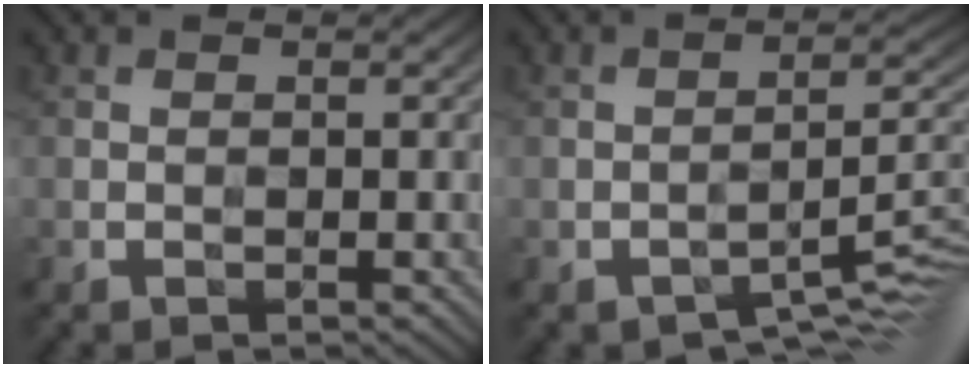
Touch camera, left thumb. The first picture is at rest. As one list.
[{"total": 6.2, "force": [-3.8, 1.8, 4.5], "torque": [-0.061, 0.003, -0.063]}]